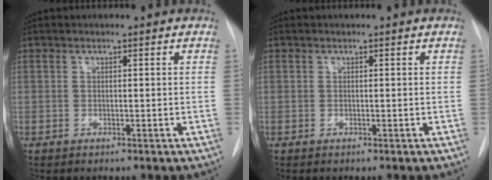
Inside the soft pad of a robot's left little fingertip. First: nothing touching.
{"total": 0.0}